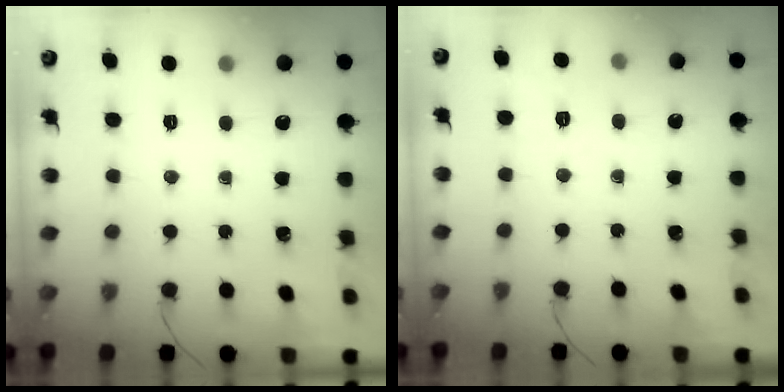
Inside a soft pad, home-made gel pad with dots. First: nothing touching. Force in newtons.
{"total": 2.7, "press": 2.2, "slide": 1.6}